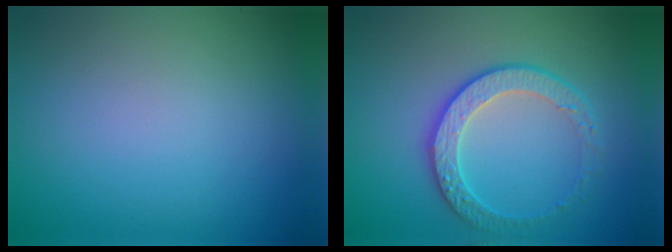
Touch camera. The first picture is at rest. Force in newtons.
{"total": 3.8, "press": 3.4, "slide": 1.8}